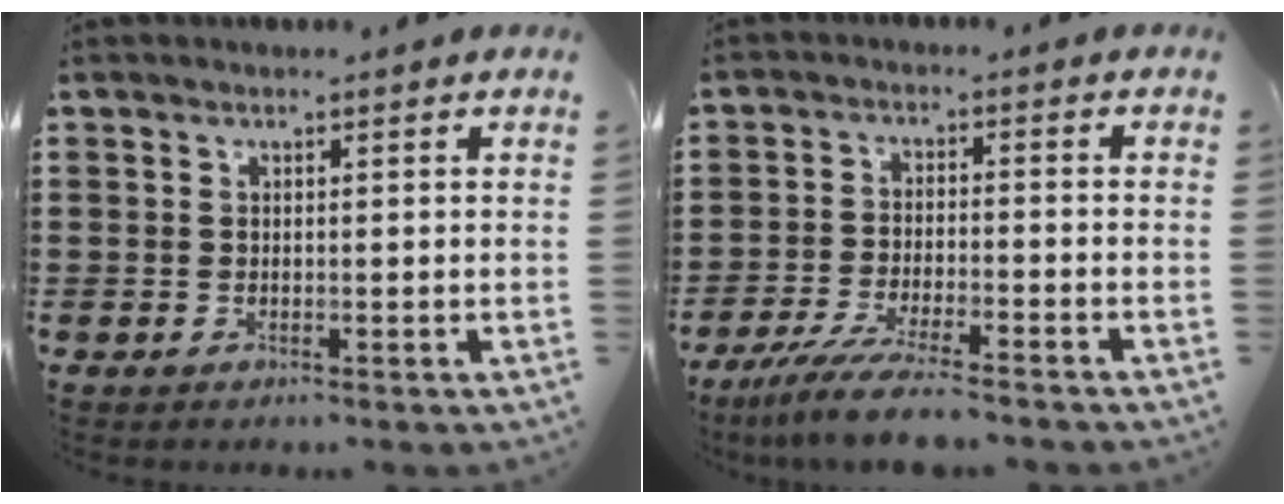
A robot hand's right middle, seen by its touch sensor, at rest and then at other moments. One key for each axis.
{"total": 6.5, "fx": -5.6, "fy": 0.2, "fz": 3.4, "tx": -0.078, "ty": -0.015, "tz": -0.110}